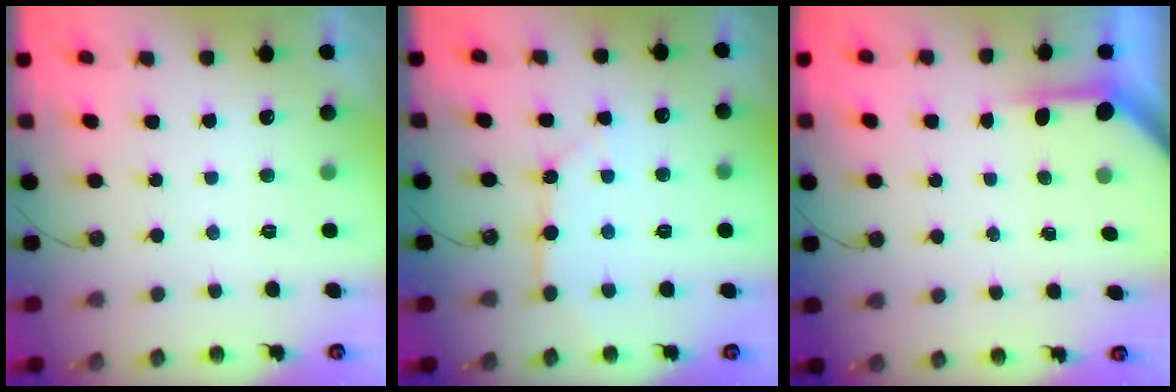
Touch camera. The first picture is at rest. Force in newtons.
{"total": 6.8, "press": 6.8, "slide": 0.7}
{"total": 4.0, "press": 4.0, "slide": 0.3}